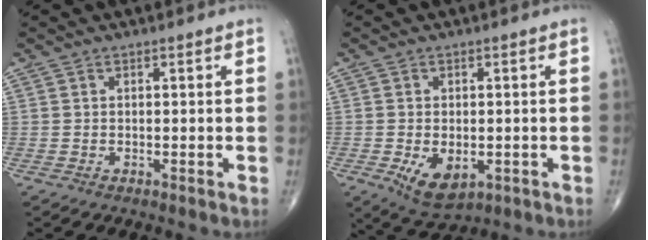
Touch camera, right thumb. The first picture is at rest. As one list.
[{"total": 7.4, "force": [-2.1, 4.3, 5.6], "torque": [-0.082, -0.008, -0.021]}]